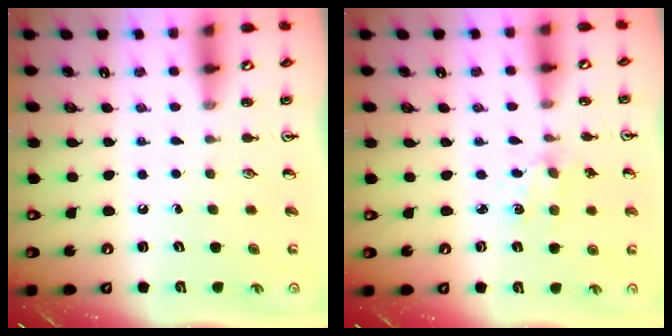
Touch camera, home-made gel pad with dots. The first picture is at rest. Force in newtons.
{"total": 1.9, "press": 1.9, "slide": 0.3}